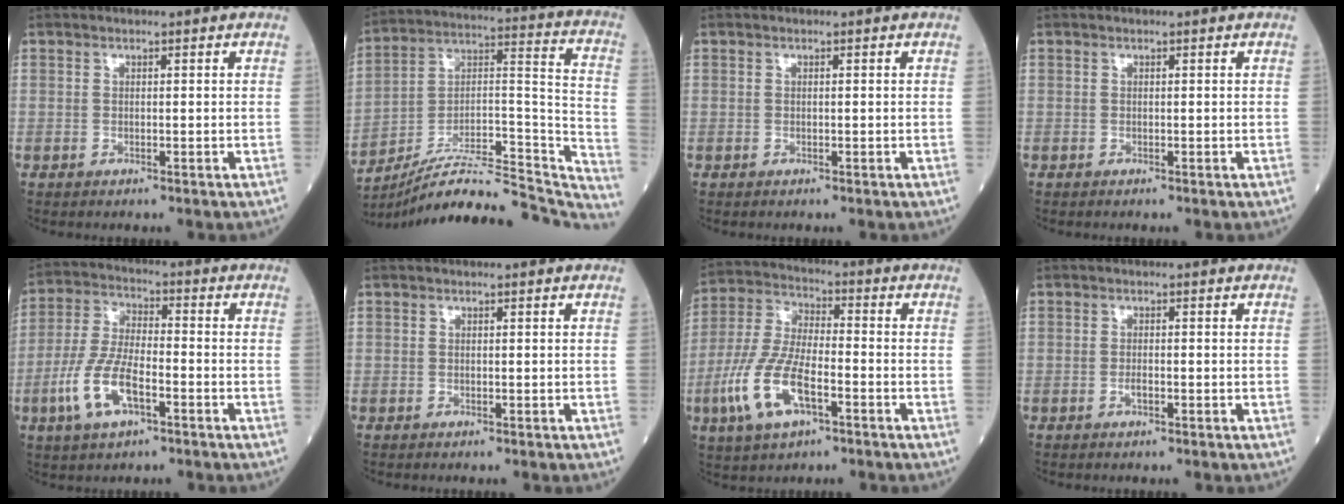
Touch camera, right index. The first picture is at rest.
{"total": 28.7, "force": [-26.6, 3.3, 10.4], "torque": [-0.110, 0.025, -0.390]}
{"total": 0.0}
{"total": 0.0}
{"total": 9.9, "force": [-3.9, 3.5, 8.4], "torque": [-0.185, 0.000, -0.074]}
{"total": 0.0}
{"total": 12.3, "force": [-4.7, 4.5, 10.5], "torque": [-0.232, -0.002, -0.089]}
{"total": 1.0, "force": [-0.4, 0.3, 0.9], "torque": [-0.017, 0.001, -0.007]}